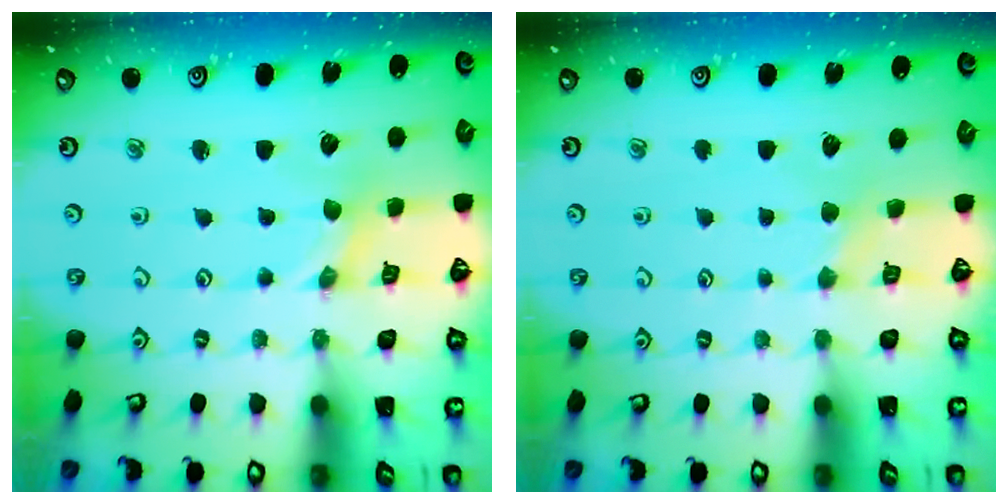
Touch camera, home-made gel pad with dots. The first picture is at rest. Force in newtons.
{"total": 1.9, "press": 1.9, "slide": 0.4}